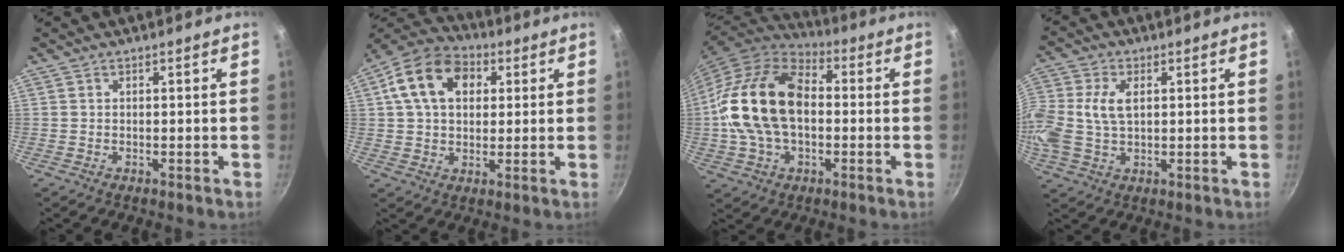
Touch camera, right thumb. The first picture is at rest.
{"total": 14.5, "force": [4.1, 10.3, 9.2], "torque": [-0.139, 0.017, 0.053]}
{"total": 21.2, "force": [-0.2, 13.9, 16.0], "torque": [-0.289, 0.036, -0.012]}
{"total": 12.7, "force": [1.7, 8.4, 9.4], "torque": [-0.214, 0.016, 0.026]}